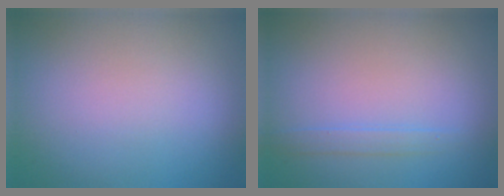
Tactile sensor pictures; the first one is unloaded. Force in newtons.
{"total": 1.3, "press": 1.3, "slide": 0.2}